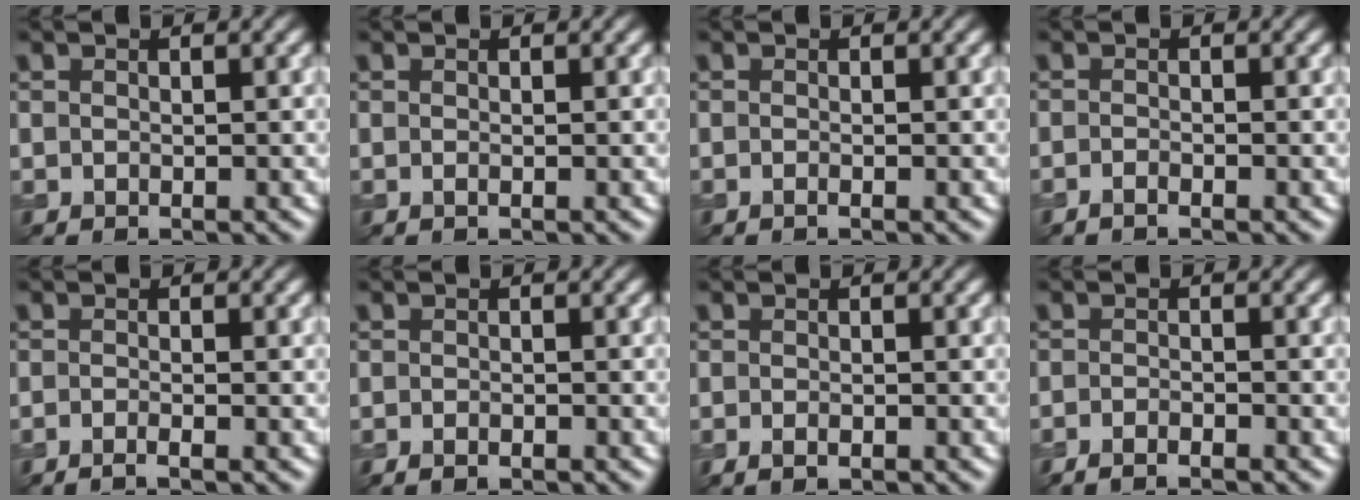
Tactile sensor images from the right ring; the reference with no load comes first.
{"total": 0.0}
{"total": 0.0}
{"total": 0.5, "force": [-0.5, -0.2, 0.0], "torque": [-0.001, -0.004, -0.013]}
{"total": 0.8, "force": [-0.6, -0.2, 0.5], "torque": [-0.009, -0.006, -0.015]}
{"total": 0.7, "force": [-0.5, 0.2, 0.3], "torque": [-0.005, -0.003, -0.012]}
{"total": 0.8, "force": [-0.4, 0.3, 0.6], "torque": [-0.010, -0.004, -0.008]}
{"total": 1.1, "force": [-1.1, -0.1, 0.2], "torque": [-0.005, -0.005, -0.025]}